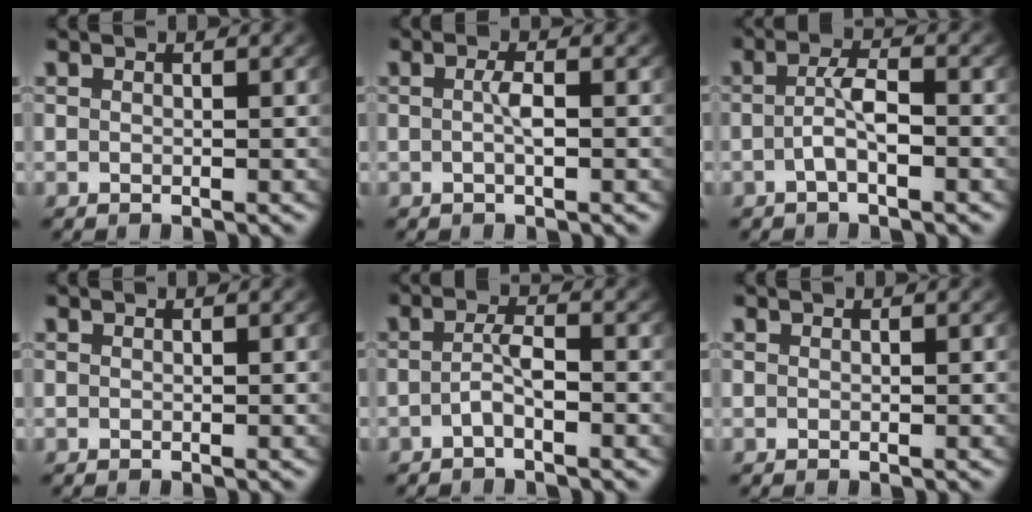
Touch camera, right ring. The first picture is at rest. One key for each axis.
{"total": 1.5, "fx": -0.5, "fy": 0.0, "fz": 1.4, "tx": -0.032, "ty": -0.008, "tz": -0.005}
{"total": 2.9, "fx": -1.3, "fy": 0.6, "fz": 2.5, "tx": -0.045, "ty": -0.005, "tz": -0.020}
{"total": 0.0}
{"total": 2.2, "fx": -1.4, "fy": 0.4, "fz": 1.7, "tx": -0.032, "ty": -0.008, "tz": -0.021}
{"total": 0.0}